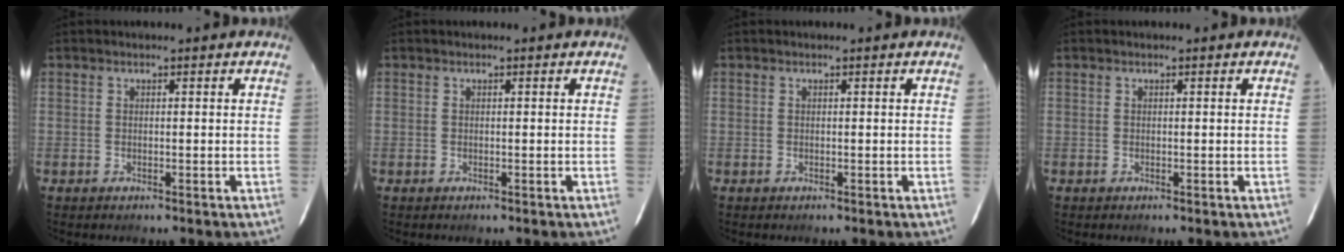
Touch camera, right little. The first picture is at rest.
{"total": 0.0}
{"total": 0.0}
{"total": 0.0}